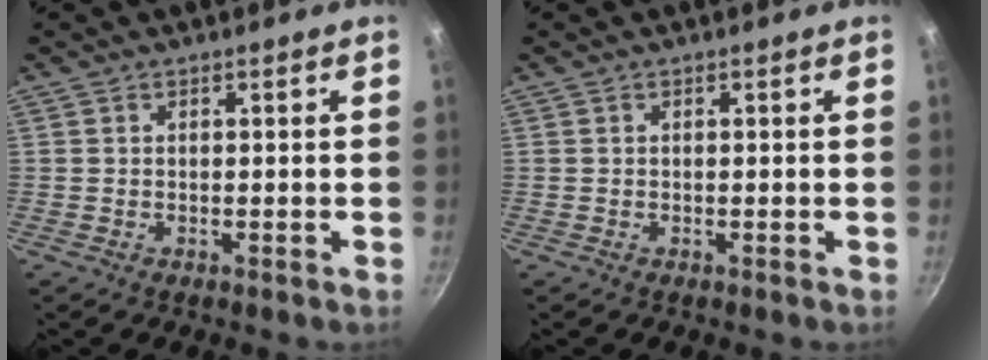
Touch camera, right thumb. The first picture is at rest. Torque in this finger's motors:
{"motor_torque": [-0.01, 0.01, -0.02, 0.03, 0.00]}